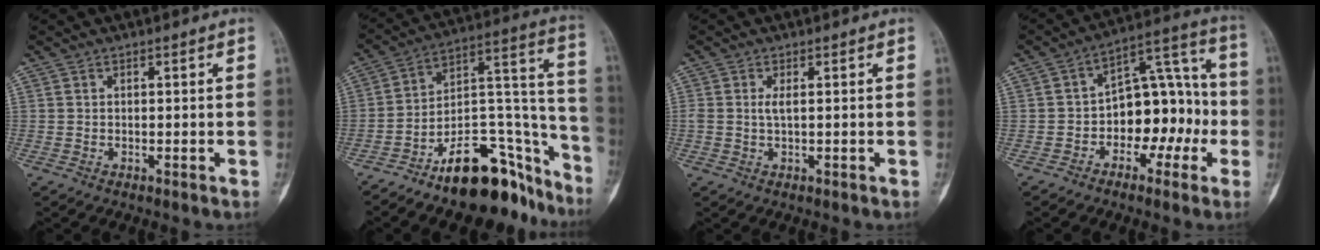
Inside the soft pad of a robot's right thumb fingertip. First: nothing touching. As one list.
[{"total": 21.5, "force": [-15.4, 9.0, 12.1], "torque": [-0.114, 0.141, -0.246]}, {"total": 1.4, "force": [0.1, 0.3, 1.4], "torque": [-0.041, 0.001, 0.005]}, {"total": 13.3, "force": [-3.3, 8.6, 9.6], "torque": [-0.094, 0.060, -0.056]}]